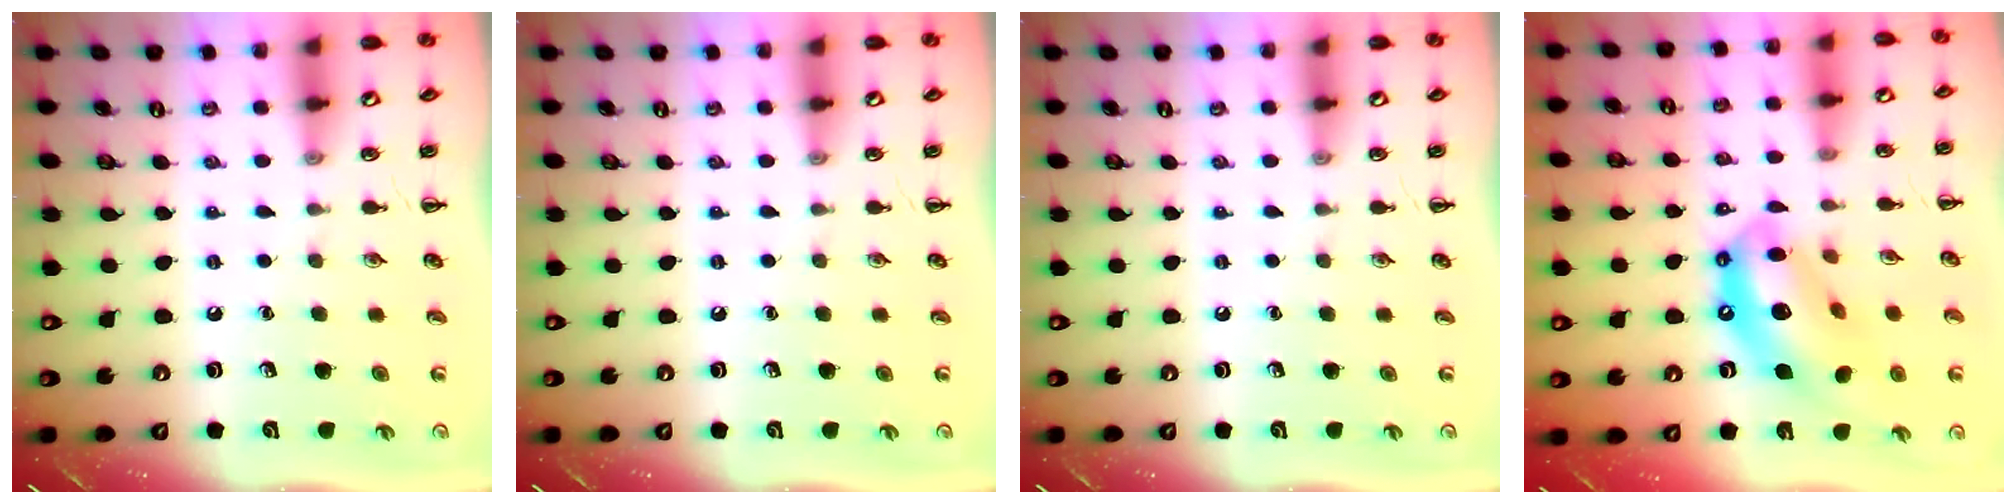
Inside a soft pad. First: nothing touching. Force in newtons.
{"total": 0.0}
{"total": 0.0}
{"total": 16.6, "press": 16.0, "slide": 4.4}